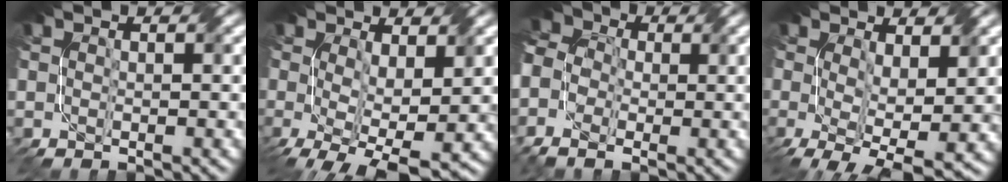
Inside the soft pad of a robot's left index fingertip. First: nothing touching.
{"total": 8.4, "force": [-1.4, 4.5, 6.9], "torque": [-0.131, -0.024, -0.006]}
{"total": 6.2, "force": [-2.2, 4.6, 3.6], "torque": [-0.091, -0.001, -0.042]}
{"total": 8.0, "force": [-0.9, 4.3, 6.7], "torque": [-0.130, -0.026, 0.002]}